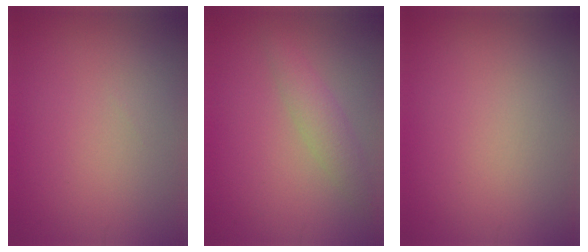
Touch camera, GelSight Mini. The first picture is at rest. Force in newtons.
{"total": 2.2, "press": 2.2, "slide": 0.1}
{"total": 0.0}